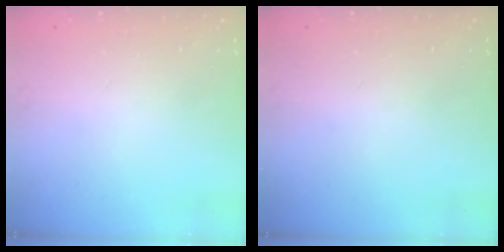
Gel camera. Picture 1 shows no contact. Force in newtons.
{"total": 0.6, "press": 0.6, "slide": 0.2}